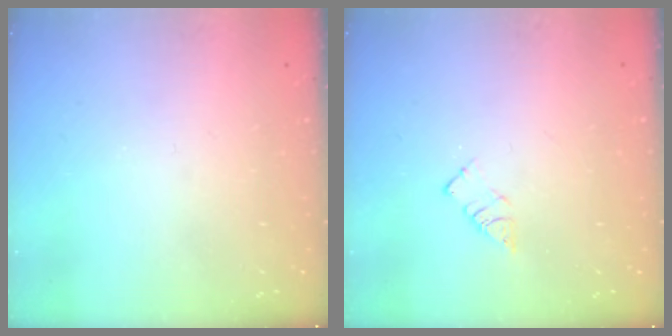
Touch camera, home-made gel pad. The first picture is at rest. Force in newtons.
{"total": 3.1, "press": 3.1, "slide": 0.2}